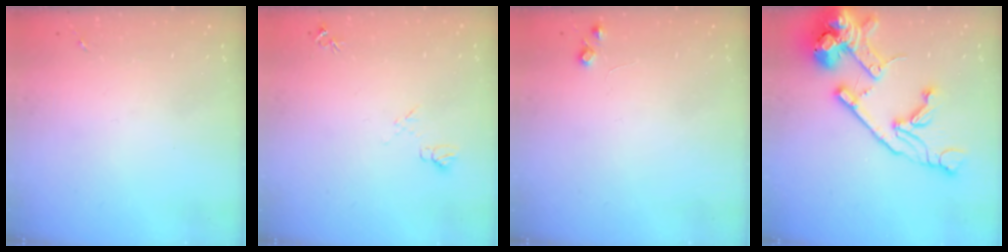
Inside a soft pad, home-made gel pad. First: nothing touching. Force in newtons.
{"total": 6.7, "press": 6.7, "slide": 0.7}
{"total": 4.9, "press": 4.8, "slide": 0.8}
{"total": 23.6, "press": 23.4, "slide": 3.5}